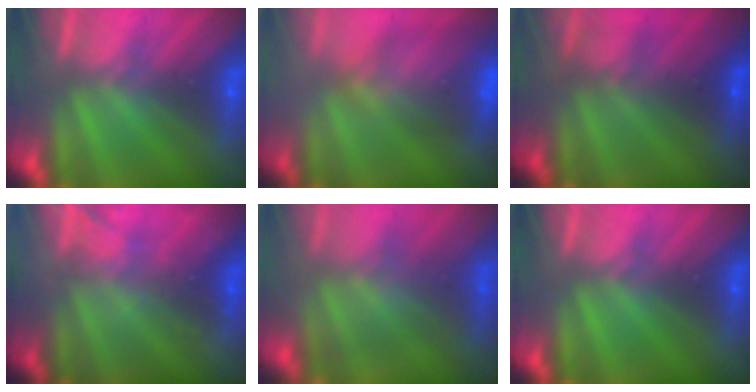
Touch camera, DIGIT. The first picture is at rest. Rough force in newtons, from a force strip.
{"total": 7.6}
{"total": 2.8}
{"total": 2.3}
{"total": 3.5}
{"total": 0.0}